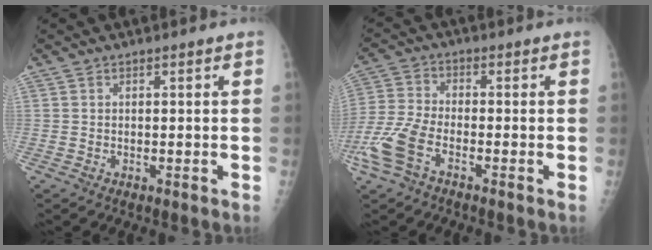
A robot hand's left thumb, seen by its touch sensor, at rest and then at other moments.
{"total": 9.1, "force": [-4.5, 4.5, 6.6], "torque": [-0.159, 0.015, -0.093]}